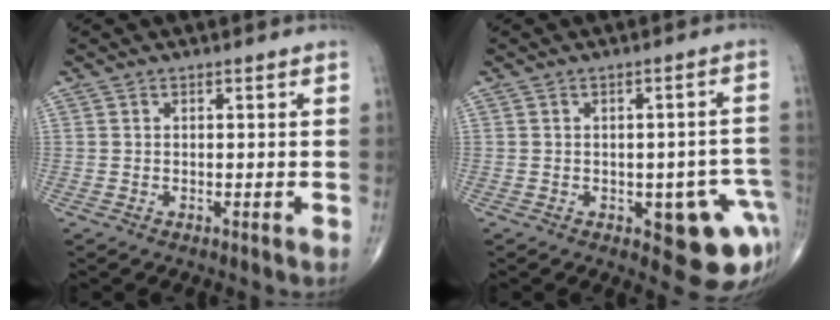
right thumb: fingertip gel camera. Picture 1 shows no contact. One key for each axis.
{"total": 9.1, "fx": -3.5, "fy": 4.3, "fz": 7.3, "tx": -0.046, "ty": 0.015, "tz": -0.036}